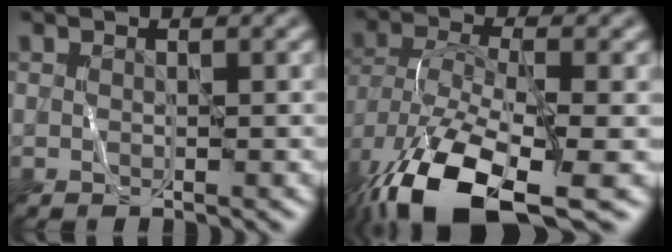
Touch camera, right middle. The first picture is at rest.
{"total": 13.2, "force": [-7.8, 5.1, 9.4], "torque": [-0.202, -0.032, -0.135]}